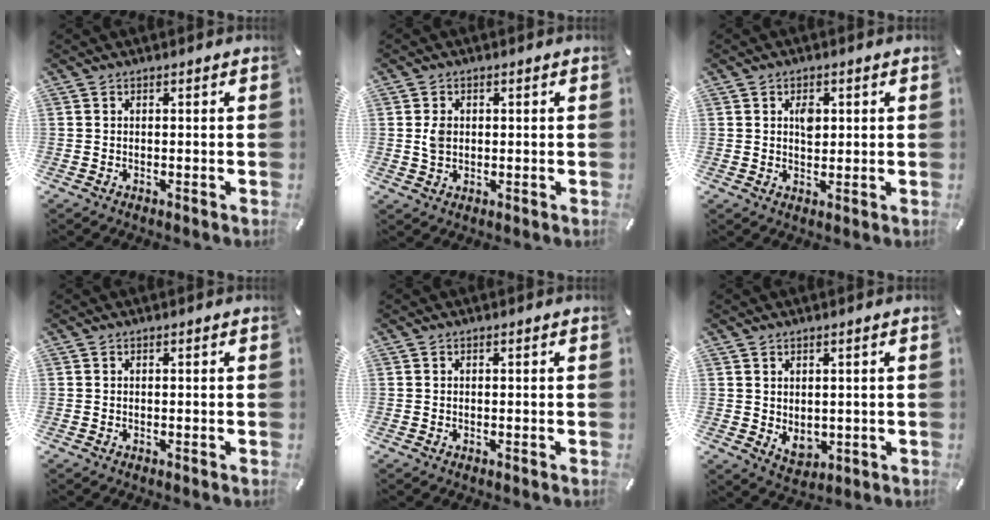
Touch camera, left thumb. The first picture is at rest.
{"total": 3.0, "force": [0.3, 2.4, 1.8], "torque": [-0.036, 0.007, 0.005]}
{"total": 3.5, "force": [0.9, 2.4, 2.4], "torque": [-0.027, -0.002, 0.009]}
{"total": 0.0}
{"total": 0.0}
{"total": 3.6, "force": [1.1, 3.1, 1.4], "torque": [-0.004, -0.009, 0.020]}